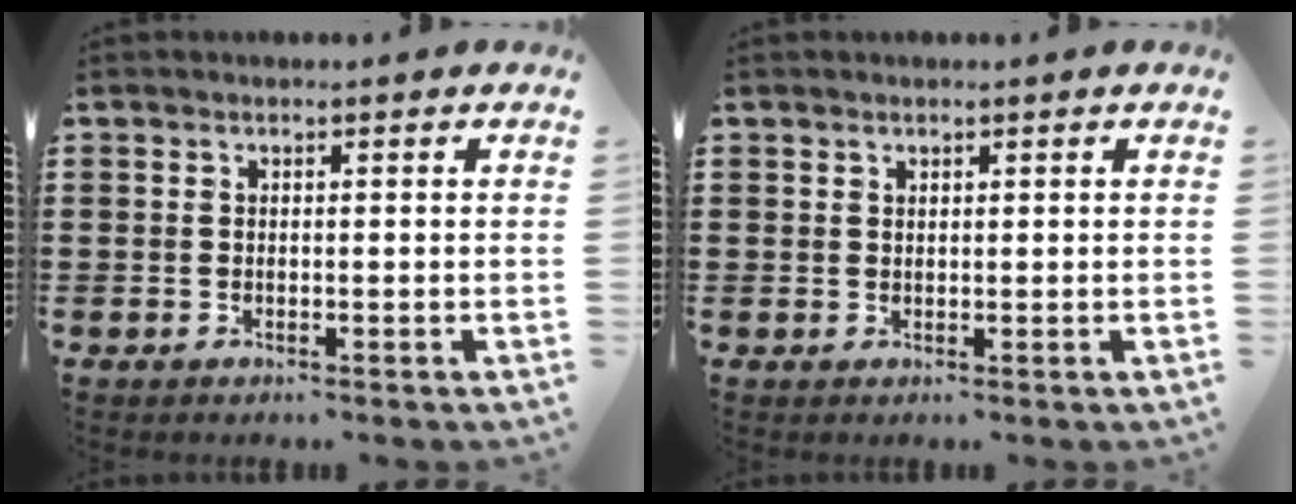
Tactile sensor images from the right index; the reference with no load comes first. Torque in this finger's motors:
{"motor_torque": [-0.25, -0.20, -0.02, 0.00]}